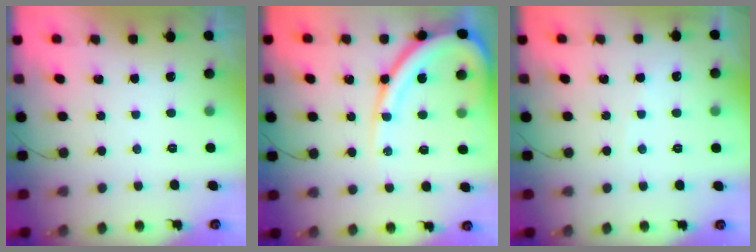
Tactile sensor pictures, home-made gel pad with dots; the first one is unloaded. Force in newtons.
{"total": 15.2, "press": 15.1, "slide": 1.8}
{"total": 2.3, "press": 2.3, "slide": 0.4}